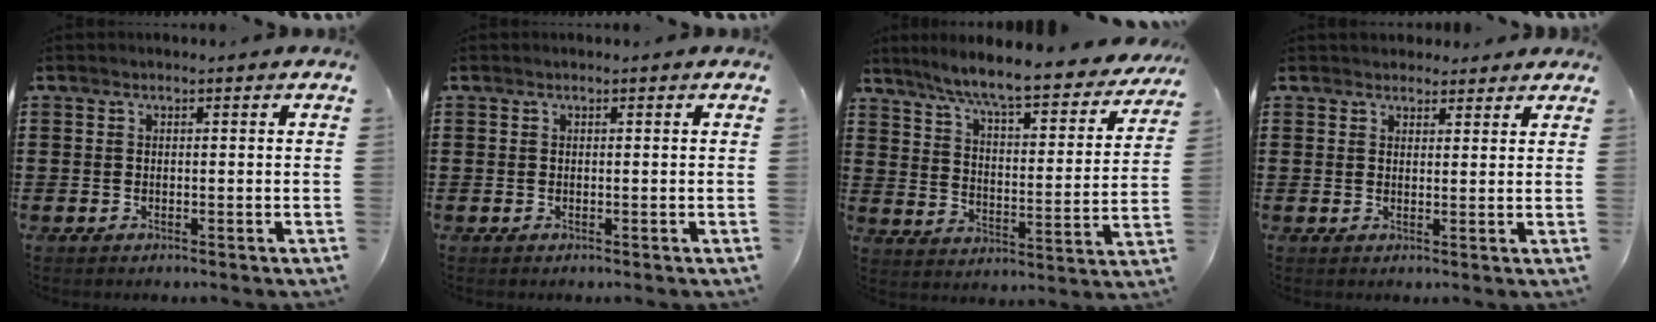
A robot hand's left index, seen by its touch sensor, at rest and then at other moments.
{"total": 0.0}
{"total": 7.8, "force": [6.8, -0.2, 3.9], "torque": [-0.103, -0.045, 0.110]}
{"total": 2.3, "force": [2.2, 0.8, -0.1], "torque": [-0.004, 0.001, 0.042]}